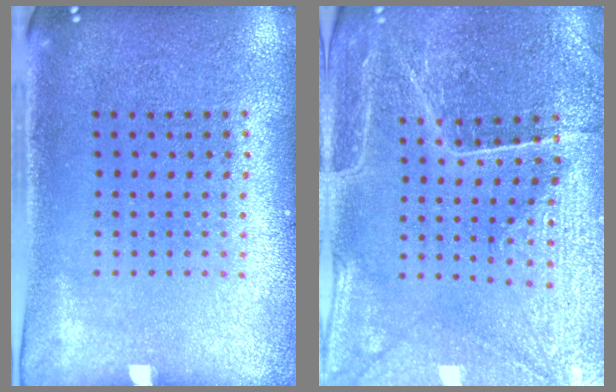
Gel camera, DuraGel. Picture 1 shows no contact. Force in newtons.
{"total": 2.7, "press": 2.7, "slide": 0.2}